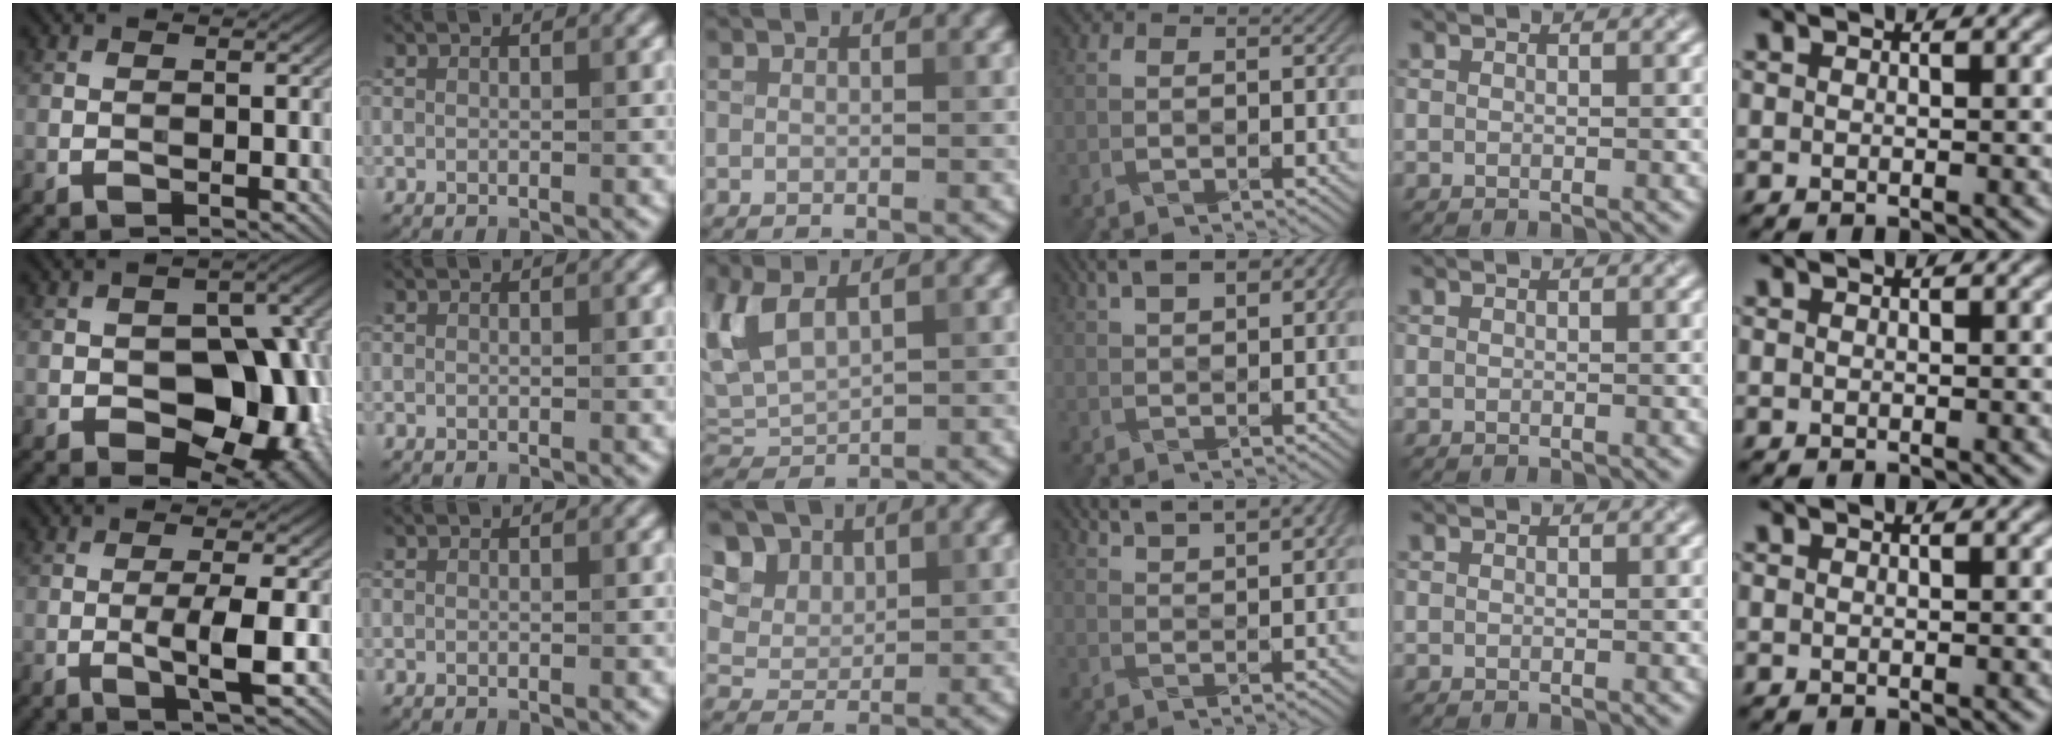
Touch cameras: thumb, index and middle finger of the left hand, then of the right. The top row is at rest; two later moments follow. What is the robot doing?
{"motion": "wrap", "object": "netting"}